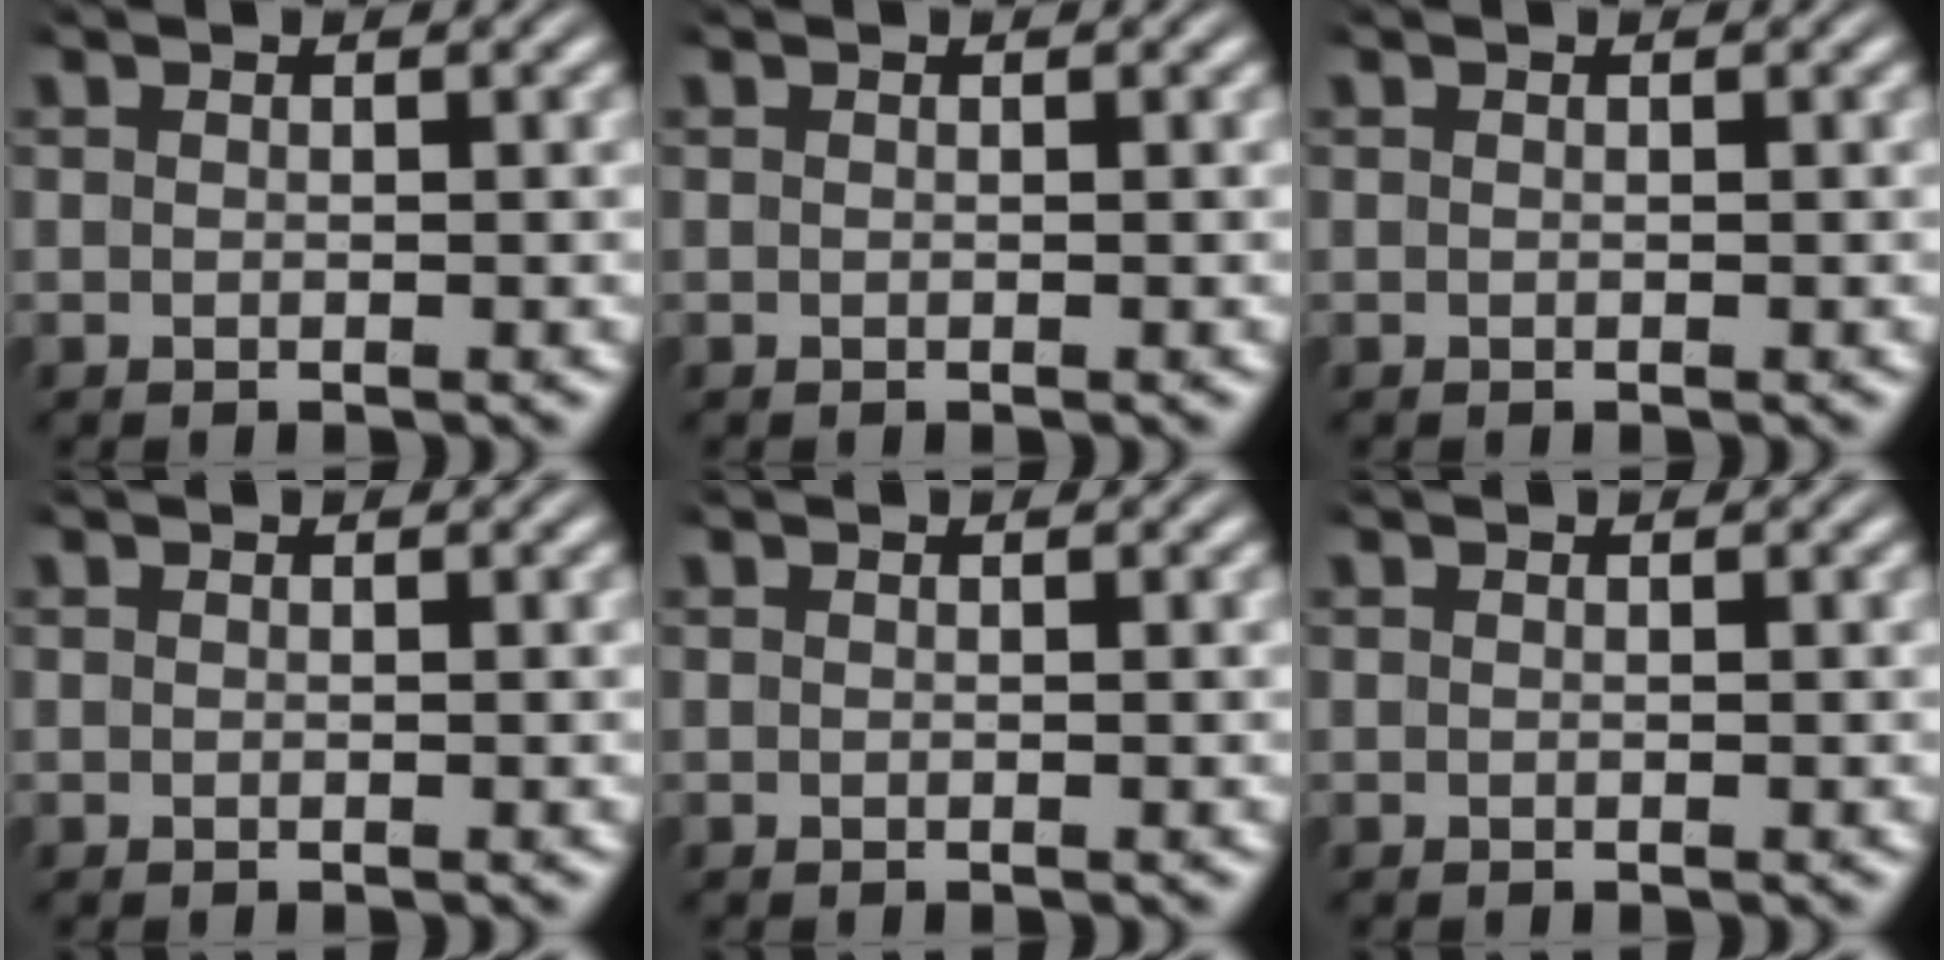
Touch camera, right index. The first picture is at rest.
{"total": 0.0}
{"total": 0.0}
{"total": 0.0}
{"total": 0.0}
{"total": 0.0}